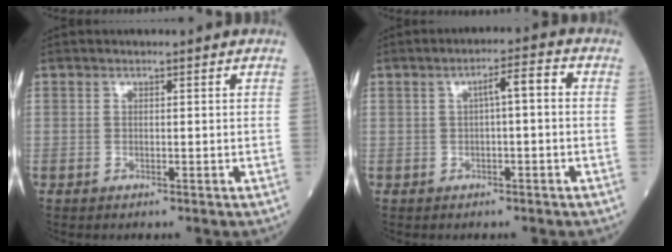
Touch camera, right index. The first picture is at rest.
{"total": 3.8, "force": [0.3, 0.7, 3.7], "torque": [-0.056, 0.016, 0.004]}